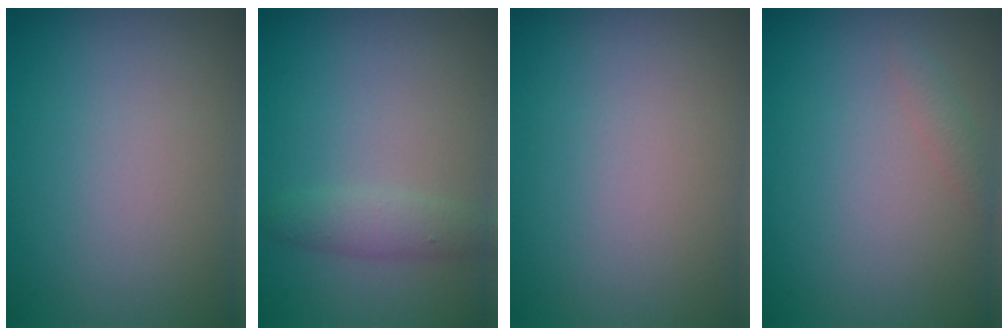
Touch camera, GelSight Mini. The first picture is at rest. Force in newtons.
{"total": 1.9, "press": 1.9, "slide": 0.1}
{"total": 0.0}
{"total": 0.9, "press": 0.9, "slide": 0.0}